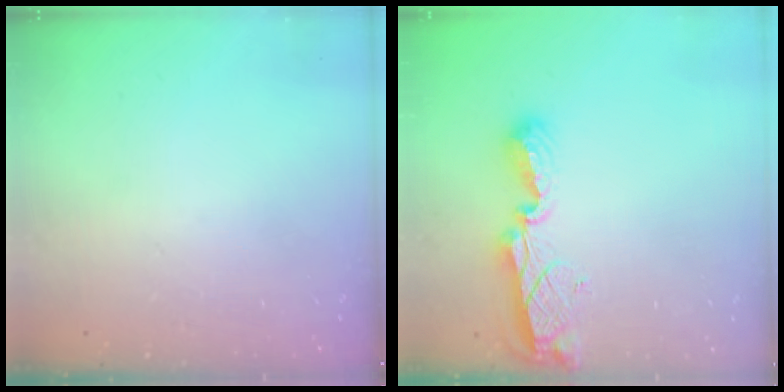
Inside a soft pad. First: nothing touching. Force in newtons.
{"total": 8.5, "press": 8.4, "slide": 1.2}